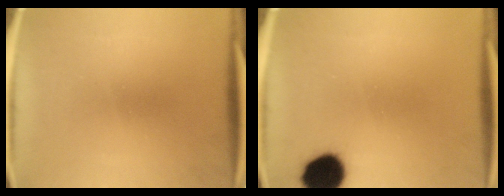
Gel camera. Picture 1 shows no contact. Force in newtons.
{"total": 11.0}